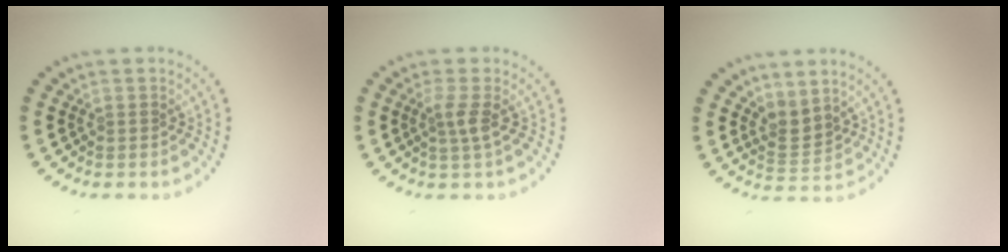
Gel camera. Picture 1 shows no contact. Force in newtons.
{"total": 1.8, "press": 1.3, "slide": 1.3}
{"total": 2.3, "press": 1.5, "slide": 1.7}